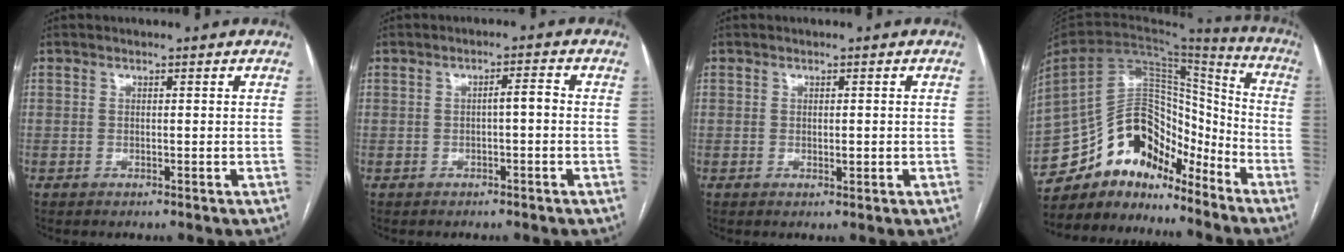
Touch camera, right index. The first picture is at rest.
{"total": 2.2, "force": [-0.3, 0.4, 2.1], "torque": [-0.031, 0.006, -0.005]}
{"total": 1.2, "force": [-0.1, 0.5, 1.1], "torque": [-0.014, -0.002, 0.002]}
{"total": 17.6, "force": [-14.3, 7.4, 7.2], "torque": [-0.128, 0.067, -0.247]}